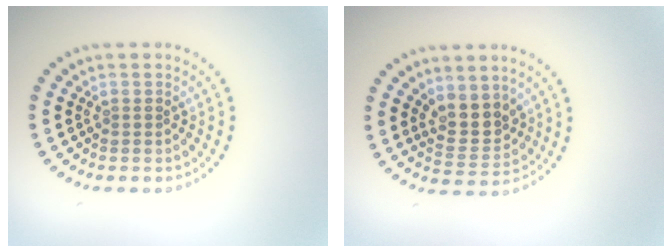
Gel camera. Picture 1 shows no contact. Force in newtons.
{"total": 3.1, "press": 2.8, "slide": 1.4}